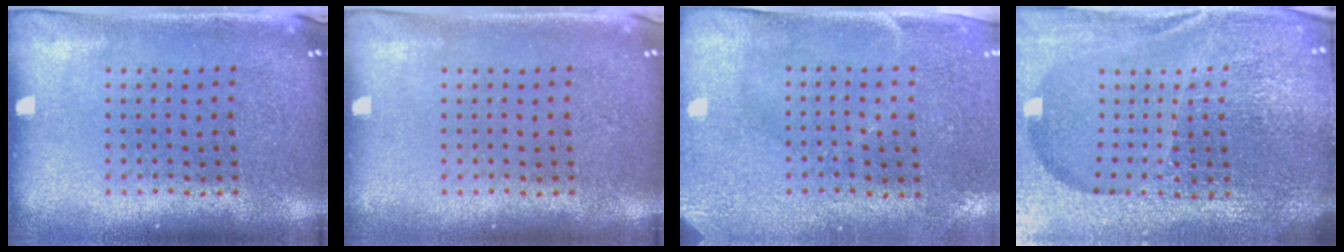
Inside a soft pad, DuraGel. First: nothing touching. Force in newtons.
{"total": 0.0}
{"total": 3.0, "press": 2.4, "slide": 1.8}
{"total": 6.4, "press": 5.5, "slide": 3.1}